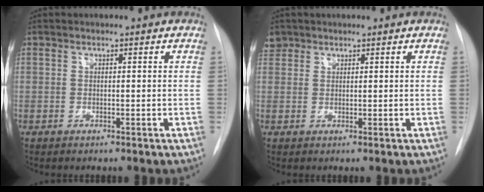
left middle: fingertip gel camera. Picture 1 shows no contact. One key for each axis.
{"total": 2.4, "fx": 1.7, "fy": 1.7, "fz": 0.1, "tx": 0.002, "ty": 0.013, "tz": 0.031}